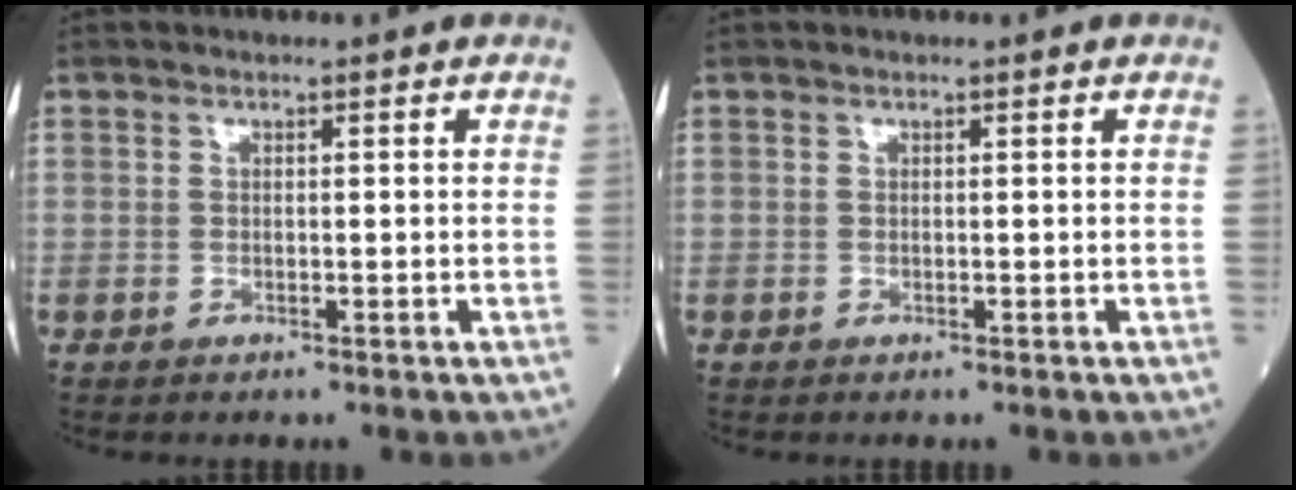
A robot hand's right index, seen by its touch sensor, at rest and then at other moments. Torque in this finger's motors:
{"motor_torque": [0.02, 0.03, -0.05, -0.01]}